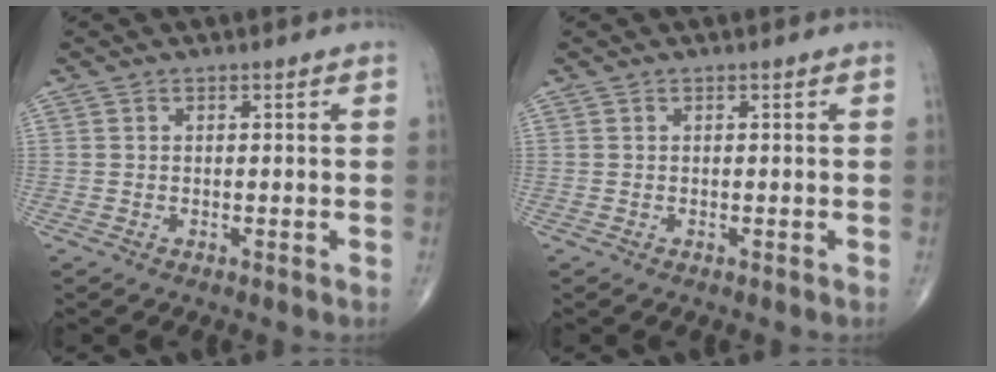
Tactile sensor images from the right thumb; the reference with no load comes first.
{"total": 0.0}